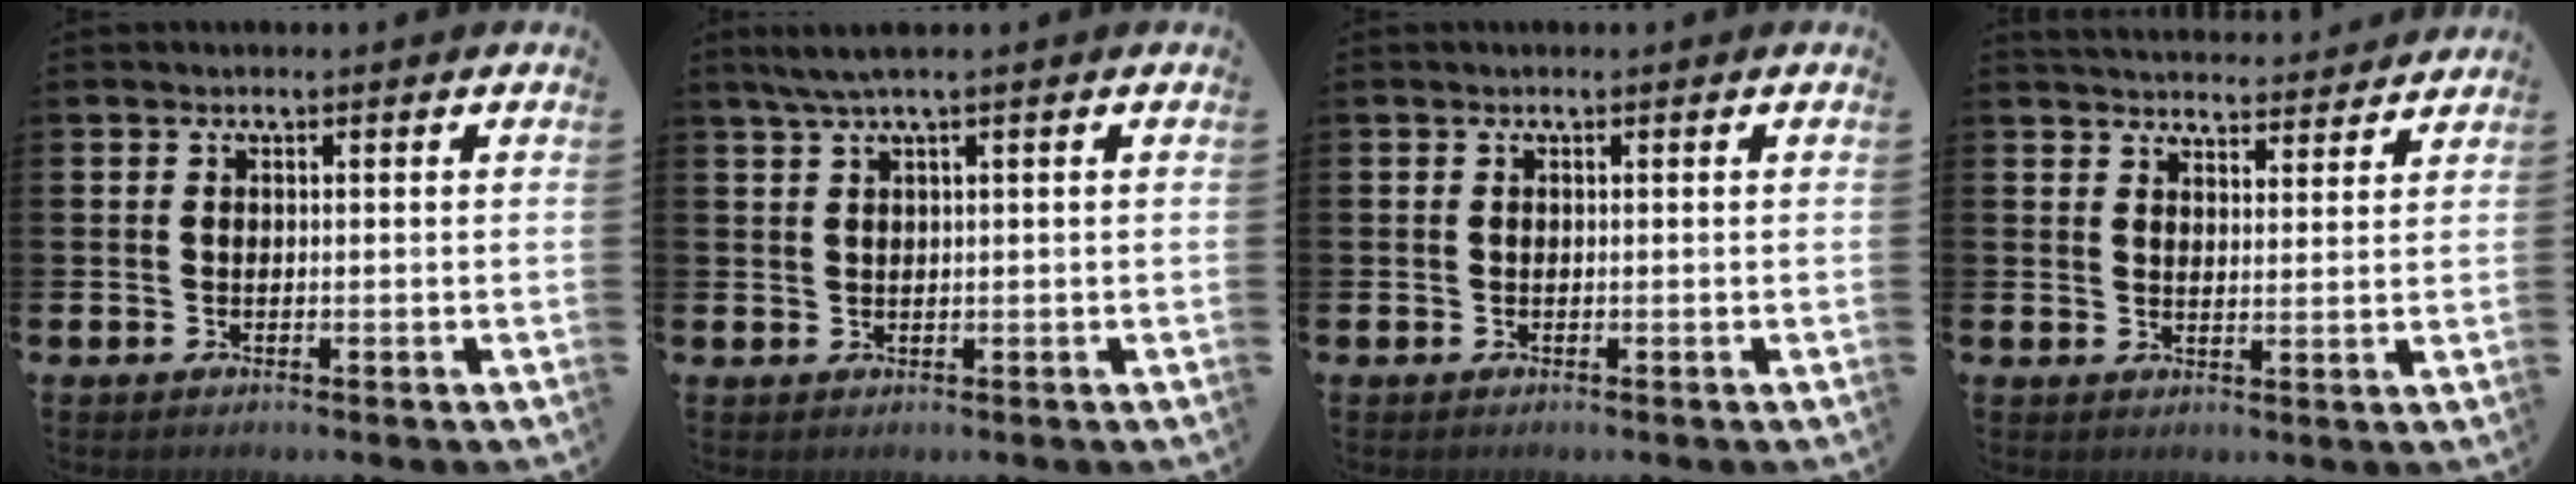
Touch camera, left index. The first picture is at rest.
{"total": 2.3, "force": [1.4, -0.2, 1.9], "torque": [-0.042, 0.004, 0.026]}
{"total": 0.0}
{"total": 4.4, "force": [4.4, 0.6, 0.1], "torque": [-0.003, -0.031, 0.077]}